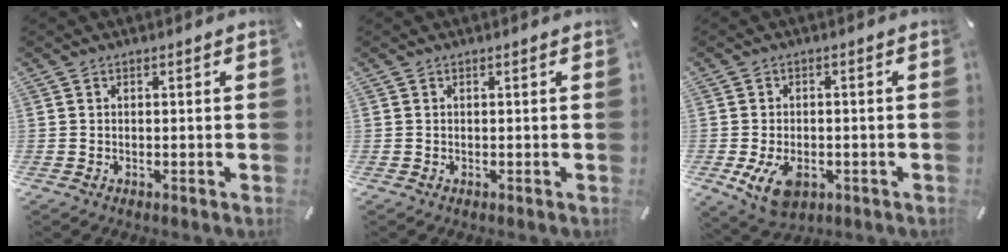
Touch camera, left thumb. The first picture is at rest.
{"total": 0.0}
{"total": 7.4, "force": [-2.6, 4.9, 4.9], "torque": [-0.101, 0.003, -0.046]}